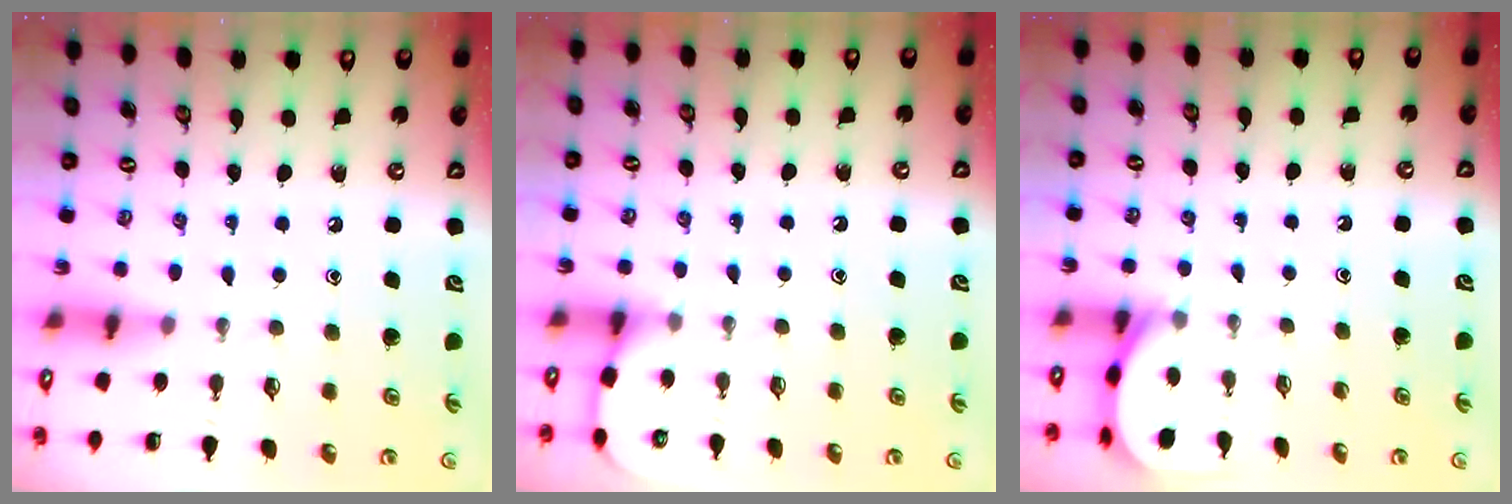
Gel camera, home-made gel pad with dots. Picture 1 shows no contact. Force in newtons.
{"total": 3.4, "press": 3.4, "slide": 0.4}
{"total": 2.5, "press": 2.5, "slide": 0.3}